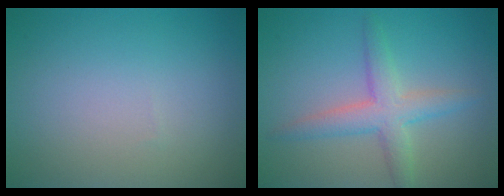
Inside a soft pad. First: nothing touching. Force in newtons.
{"total": 3.6, "press": 3.6, "slide": 0.2}